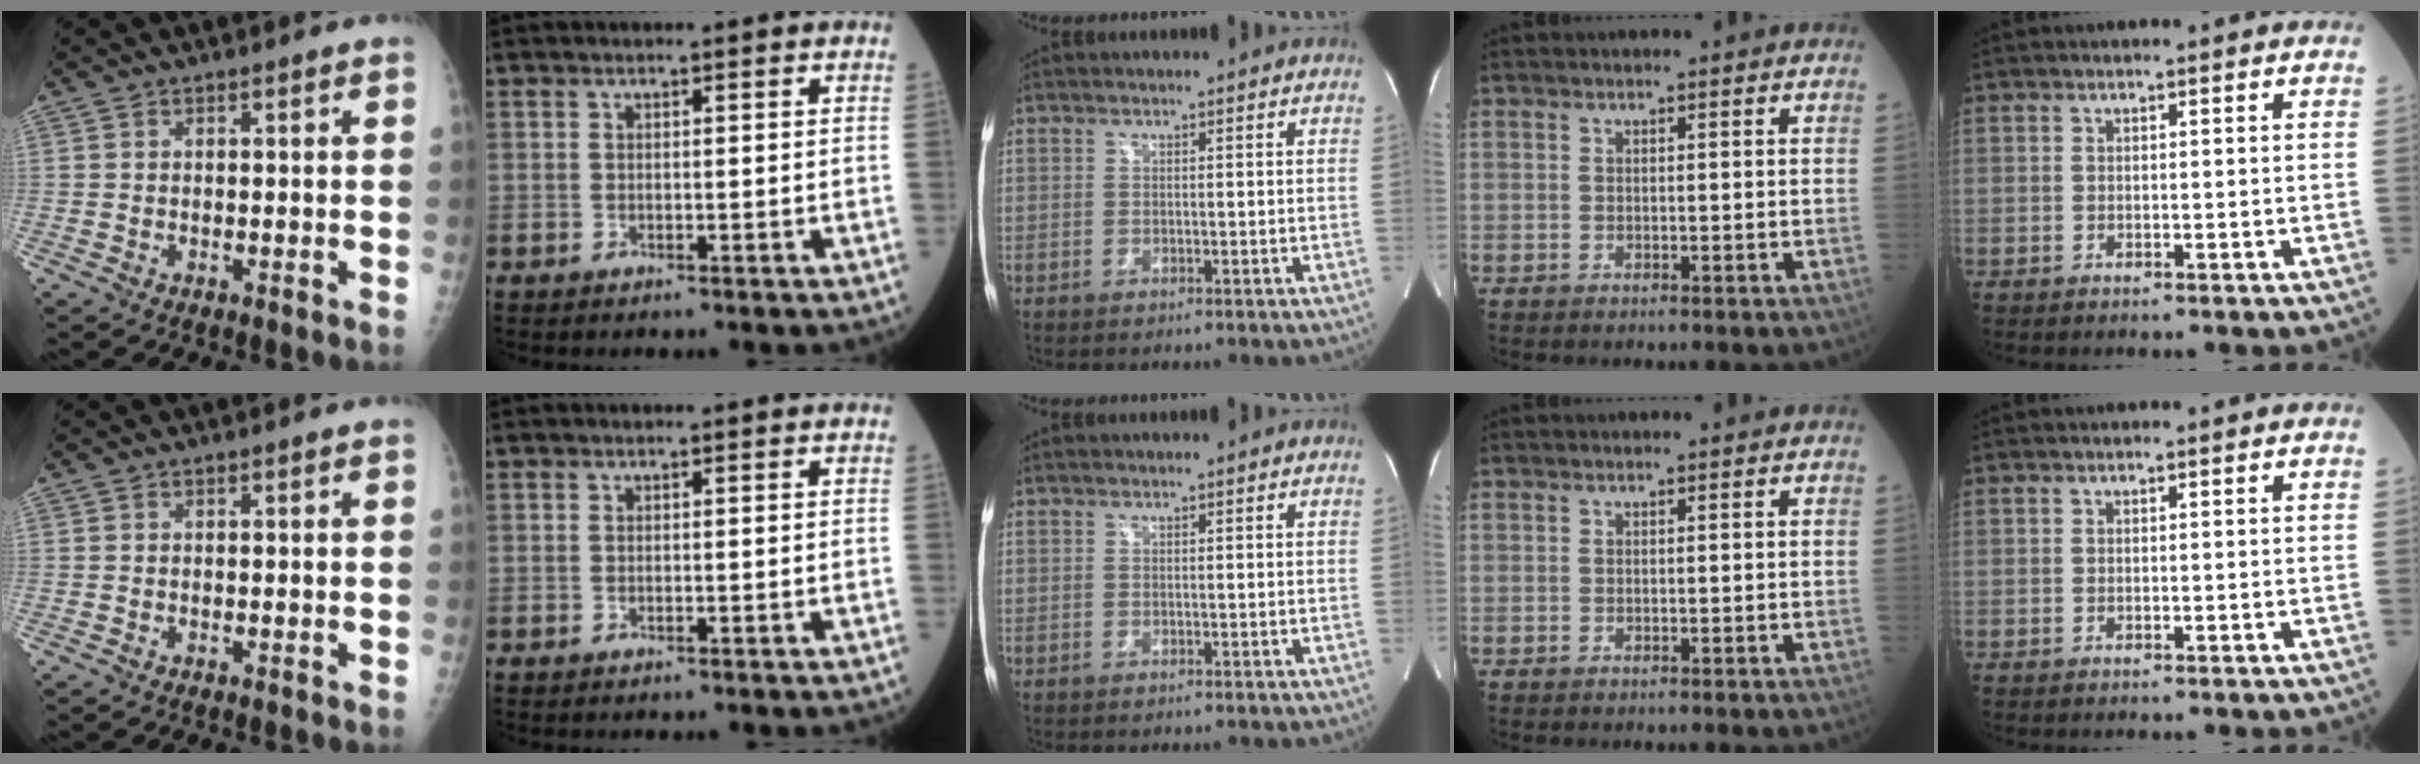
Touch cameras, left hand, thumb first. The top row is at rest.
{}